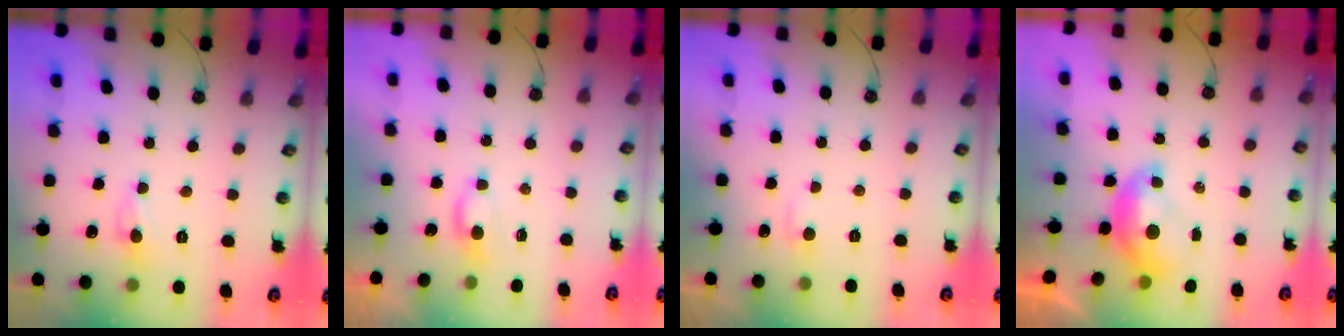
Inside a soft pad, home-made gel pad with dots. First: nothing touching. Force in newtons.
{"total": 0.9, "press": 0.7, "slide": 0.6}
{"total": 1.2, "press": 0.9, "slide": 0.7}
{"total": 1.6, "press": 1.5, "slide": 0.4}